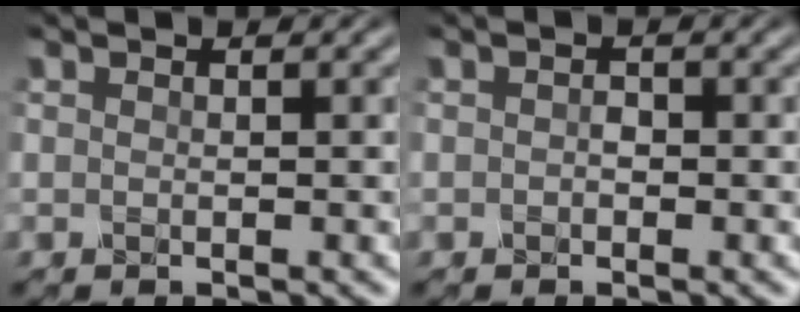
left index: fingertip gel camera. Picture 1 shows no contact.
{"total": 1.0, "force": [-0.7, 0.5, 0.4], "torque": [-0.004, 0.000, -0.020]}